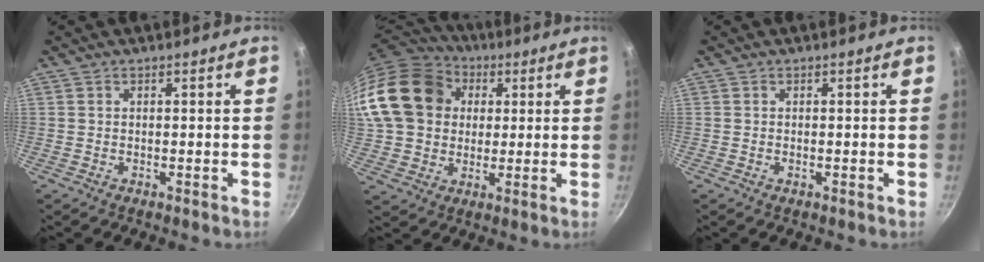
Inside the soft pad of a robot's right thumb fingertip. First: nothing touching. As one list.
[{"total": 19.0, "force": [4.2, 15.4, 10.2], "torque": [-0.169, 0.024, 0.072]}, {"total": 0.5, "force": [-0.2, 0.3, 0.4], "torque": [-0.007, 0.002, -0.003]}]